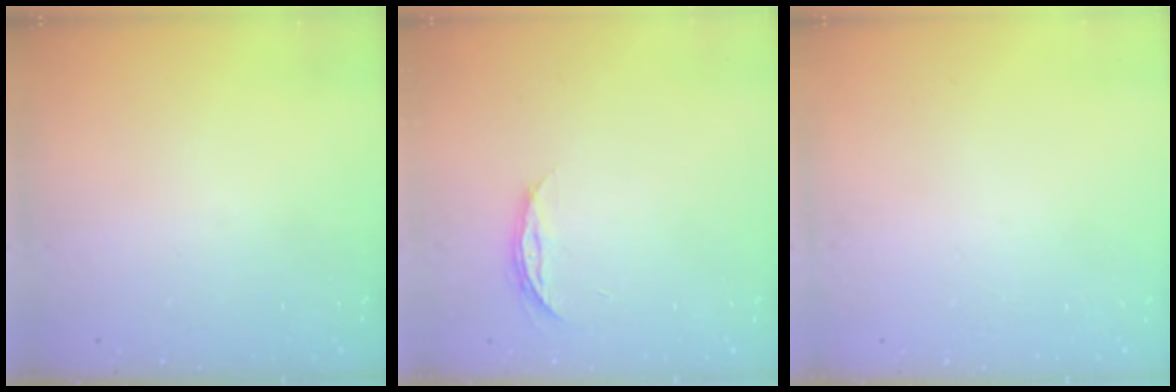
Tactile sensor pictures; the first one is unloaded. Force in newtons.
{"total": 4.2, "press": 4.1, "slide": 0.5}
{"total": 0.0}